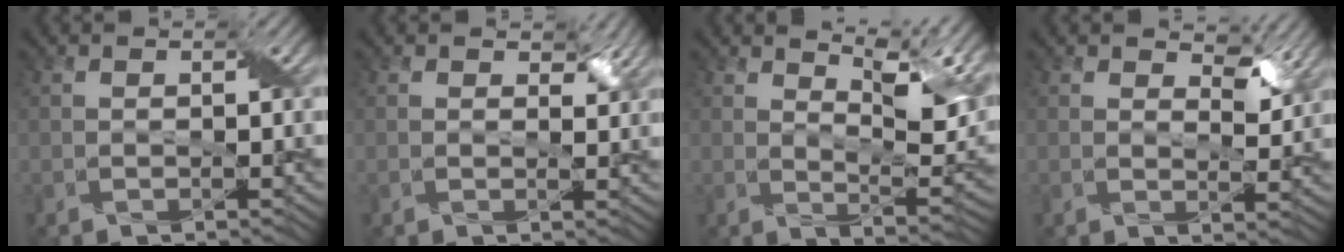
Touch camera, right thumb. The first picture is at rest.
{"total": 2.4, "force": [1.5, 1.2, 1.4], "torque": [-0.024, -0.005, 0.025]}
{"total": 11.0, "force": [6.3, 3.7, 8.2], "torque": [-0.133, 0.006, 0.094]}
{"total": 4.5, "force": [3.0, 2.0, 2.6], "torque": [-0.048, -0.008, 0.044]}